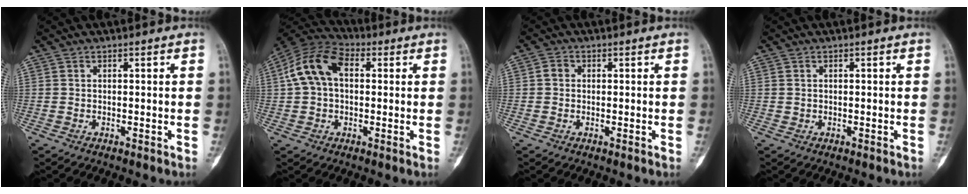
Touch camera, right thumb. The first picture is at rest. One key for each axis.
{"total": 11.3, "fx": 1.8, "fy": 7.5, "fz": 8.3, "tx": -0.154, "ty": 0.034, "tz": 0.022}
{"total": 1.5, "fx": 0.1, "fy": 1.3, "fz": 0.7, "tx": -0.006, "ty": 0.004, "tz": -0.002}
{"total": 0.0}